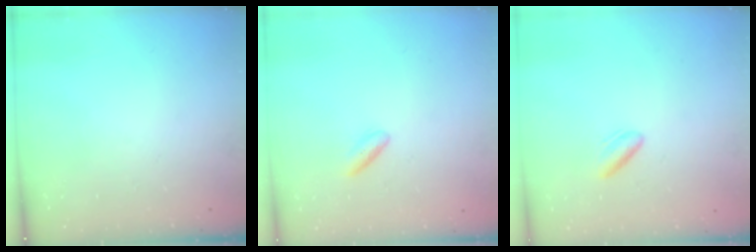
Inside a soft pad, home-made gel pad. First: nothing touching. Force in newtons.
{"total": 2.6, "press": 2.4, "slide": 1.0}
{"total": 2.8, "press": 2.5, "slide": 1.3}